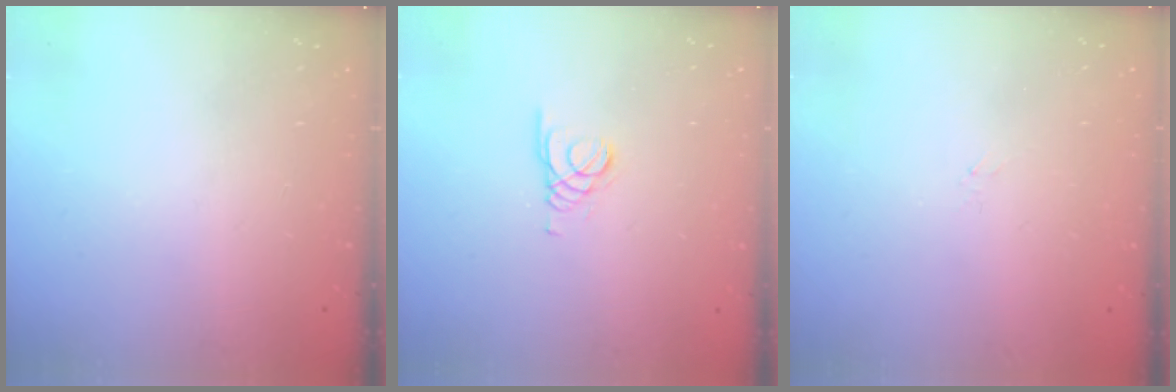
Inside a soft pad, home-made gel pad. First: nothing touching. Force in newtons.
{"total": 1.6, "press": 1.6, "slide": 0.0}
{"total": 1.5, "press": 1.4, "slide": 0.3}